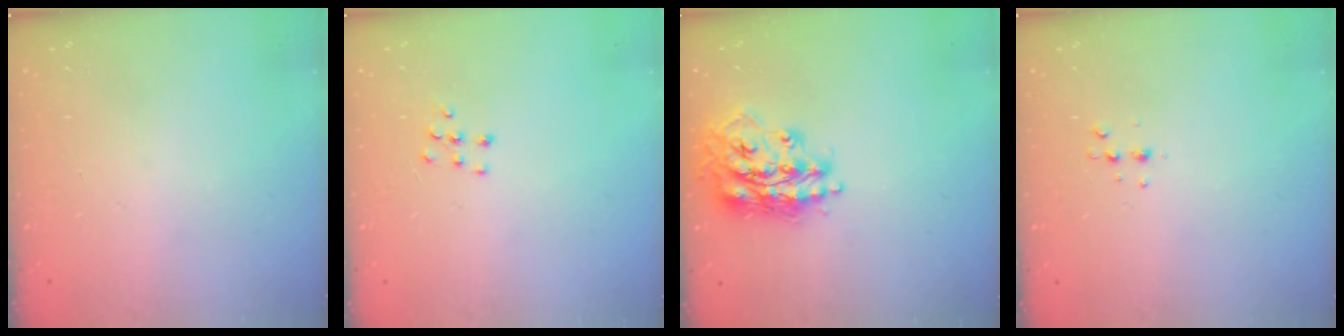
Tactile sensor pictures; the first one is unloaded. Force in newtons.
{"total": 5.3, "press": 5.3, "slide": 0.5}
{"total": 17.5, "press": 17.5, "slide": 1.2}
{"total": 3.9, "press": 3.8, "slide": 1.1}